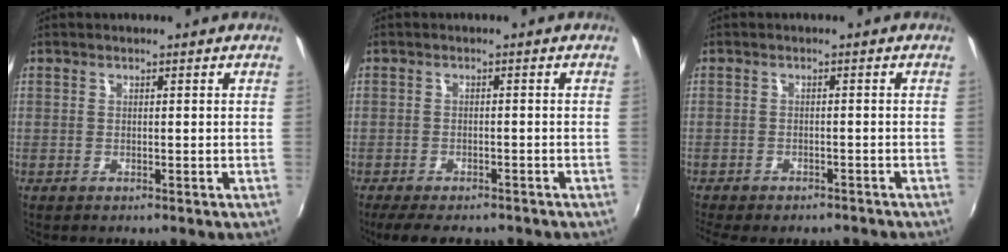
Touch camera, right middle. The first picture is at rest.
{"total": 7.9, "force": [-6.4, 2.6, 3.9], "torque": [-0.088, -0.021, -0.099]}
{"total": 7.9, "force": [-6.5, 2.6, 3.6], "torque": [-0.085, -0.028, -0.092]}